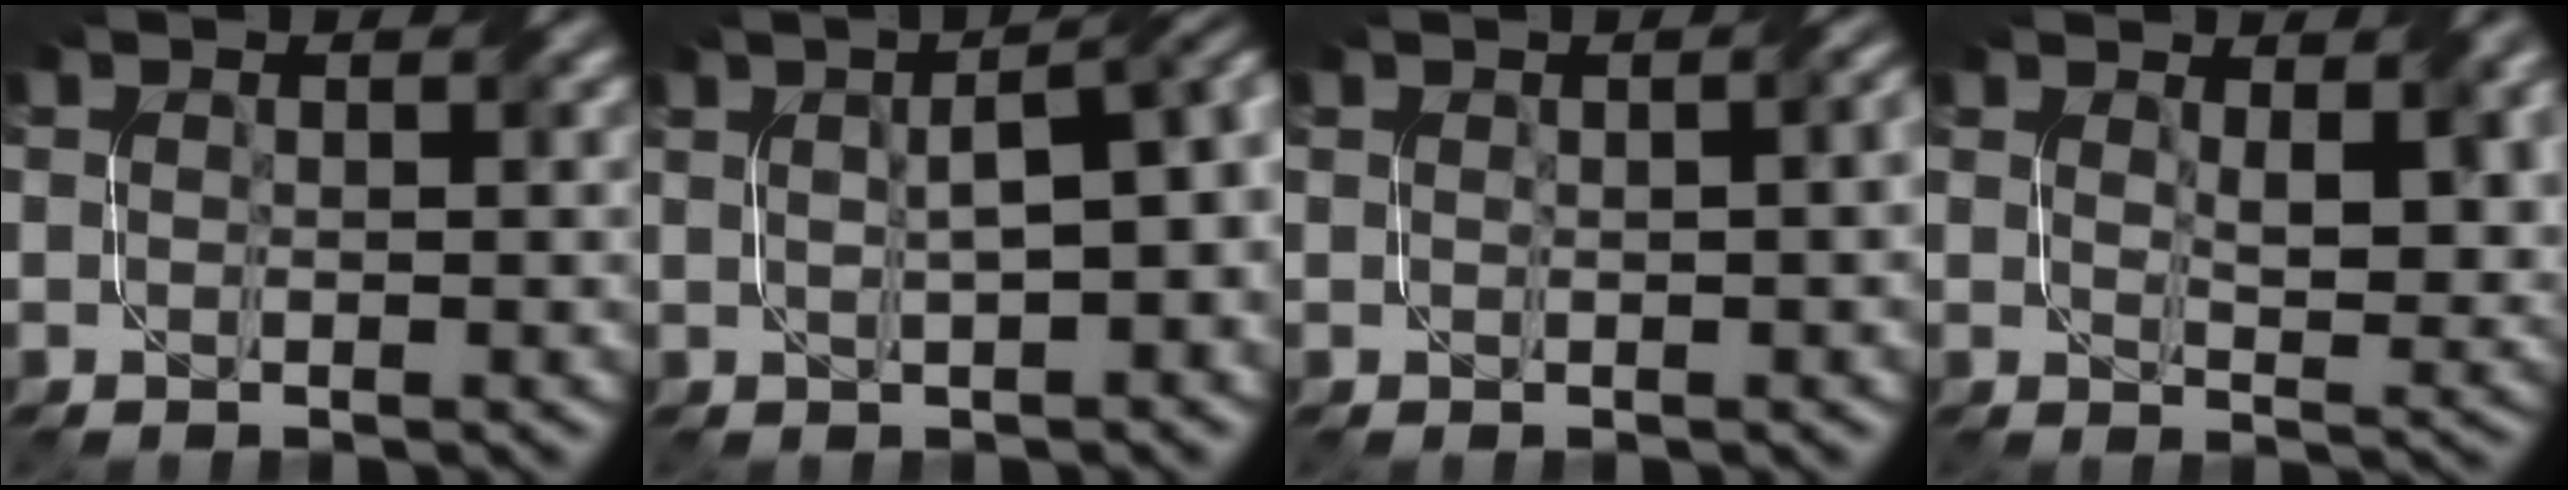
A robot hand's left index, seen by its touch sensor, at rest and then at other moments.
{"total": 7.6, "force": [1.3, 3.0, 6.8], "torque": [-0.064, 0.025, 0.023]}
{"total": 4.2, "force": [0.7, 2.3, 3.4], "torque": [-0.015, 0.023, 0.007]}
{"total": 4.1, "force": [2.0, 1.4, 3.3], "torque": [-0.052, -0.001, 0.044]}